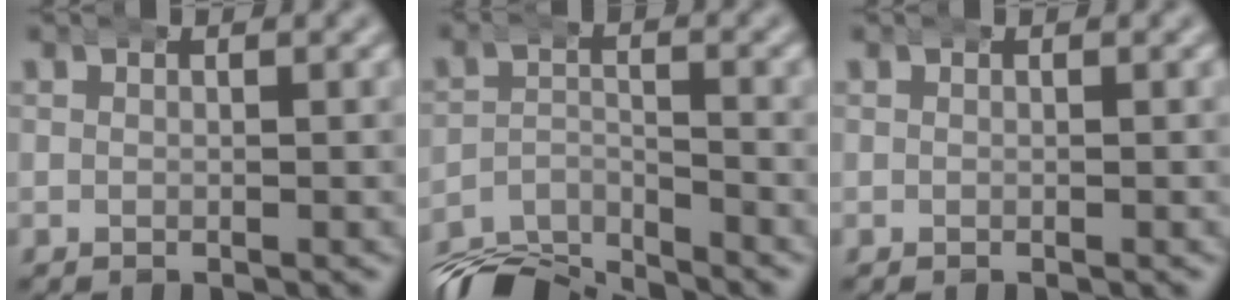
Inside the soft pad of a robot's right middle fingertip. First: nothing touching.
{"total": 7.3, "force": [-6.8, 2.1, 1.9], "torque": [-0.015, -0.011, -0.117]}
{"total": 0.0}